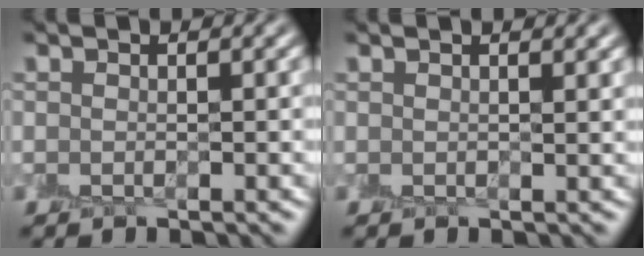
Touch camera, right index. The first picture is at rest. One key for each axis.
{"total": 1.6, "fx": 1.1, "fy": 0.5, "fz": 1.0, "tx": -0.005, "ty": 0.004, "tz": 0.003}